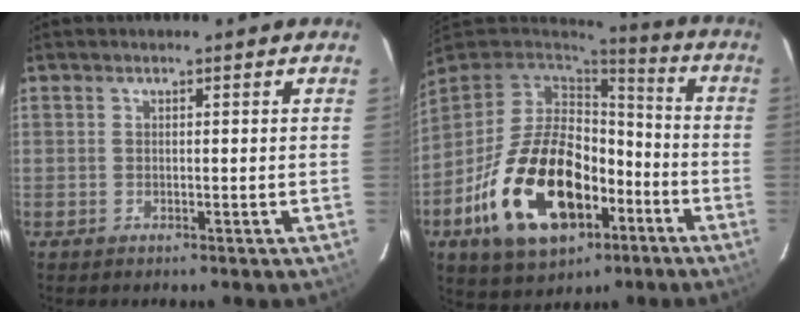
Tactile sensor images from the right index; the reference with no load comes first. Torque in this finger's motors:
{"motor_torque": [2.14, 0.00, 1.06, 0.21]}